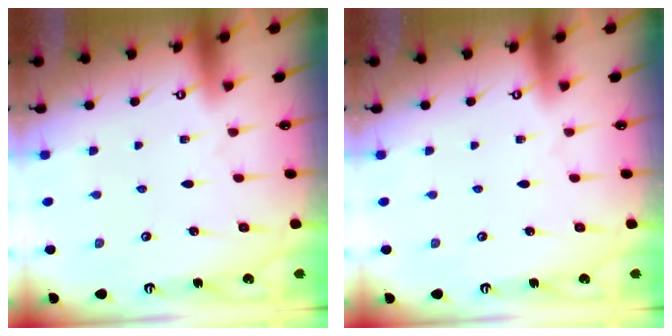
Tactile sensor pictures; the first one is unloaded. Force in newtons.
{"total": 0.0}